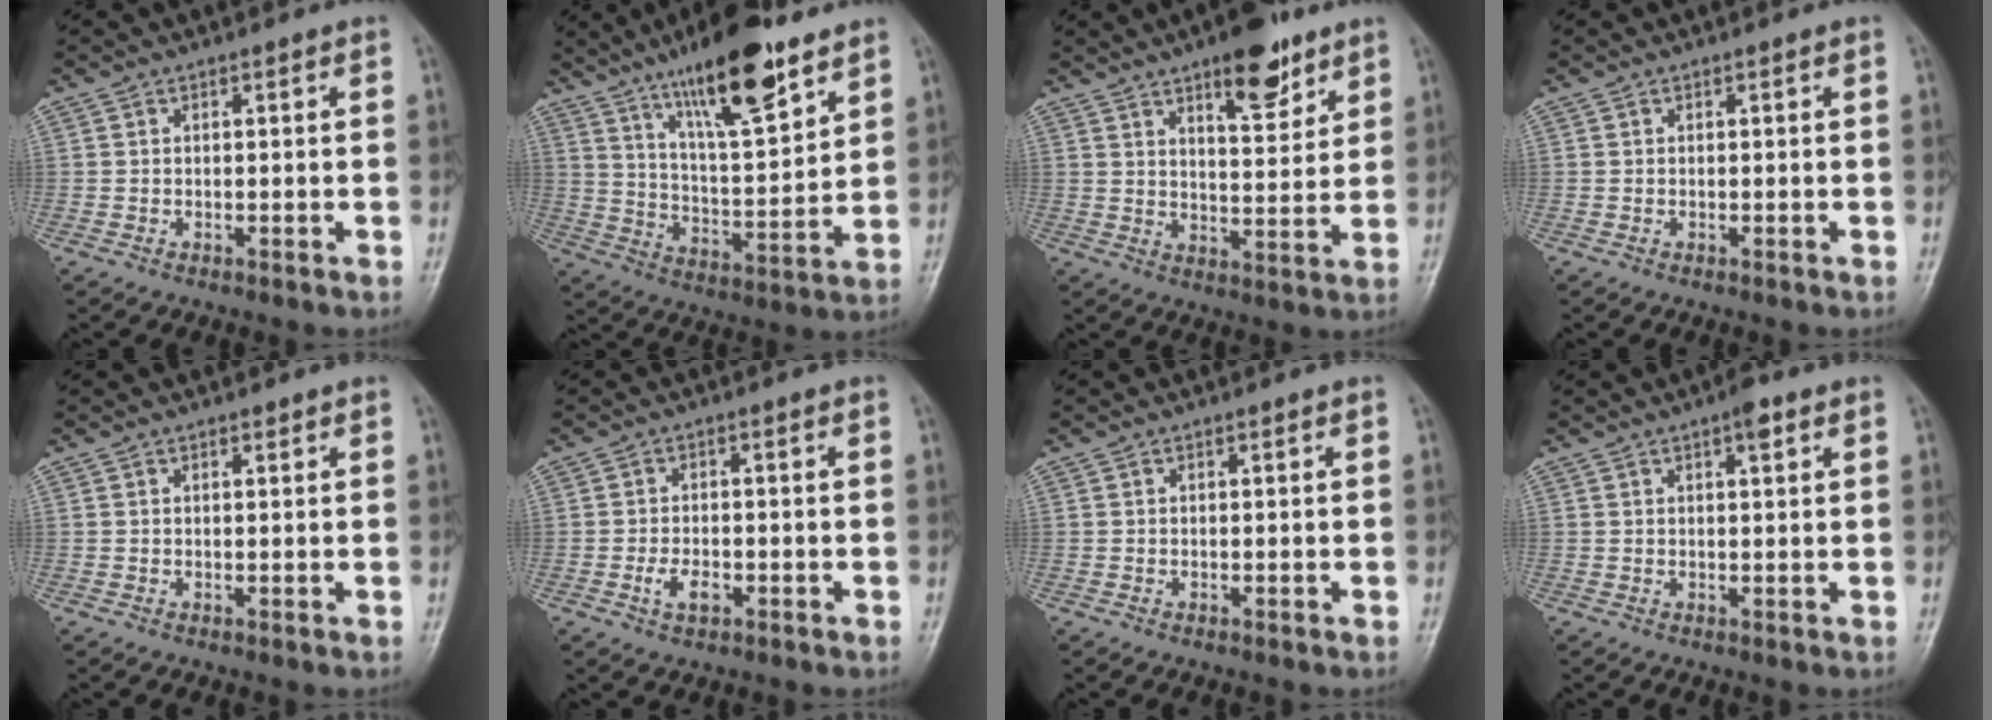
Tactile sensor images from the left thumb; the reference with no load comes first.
{"total": 18.3, "force": [11.7, 5.0, 13.1], "torque": [-0.190, -0.059, 0.203]}
{"total": 11.2, "force": [6.9, 4.2, 7.8], "torque": [-0.089, -0.039, 0.104]}
{"total": 0.0}
{"total": 0.8, "force": [0.5, 0.4, 0.4], "torque": [-0.004, -0.003, 0.006]}
{"total": 3.5, "force": [-1.3, 2.0, 2.6], "torque": [-0.046, 0.005, -0.023]}
{"total": 0.0}
{"total": 3.1, "force": [1.6, 1.0, 2.4], "torque": [-0.029, -0.002, 0.019]}